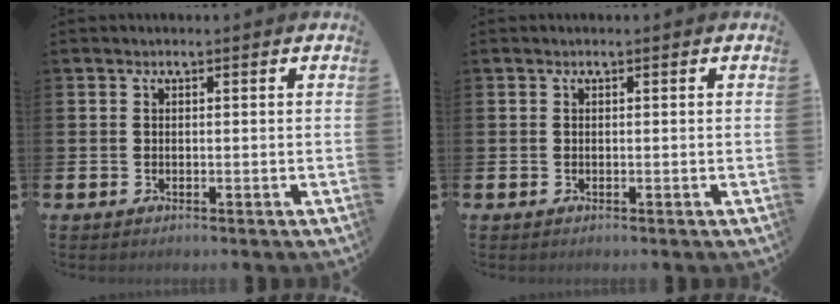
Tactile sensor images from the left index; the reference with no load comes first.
{"total": 0.0}